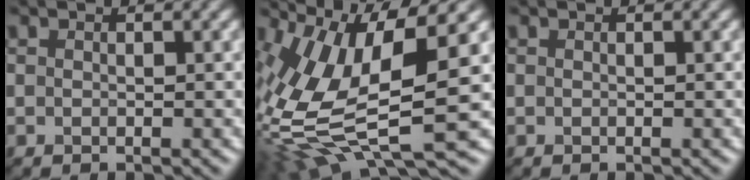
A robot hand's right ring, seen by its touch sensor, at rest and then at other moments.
{"total": 13.3, "force": [1.0, 5.3, 12.2], "torque": [-0.272, -0.011, 0.022]}
{"total": 0.0}